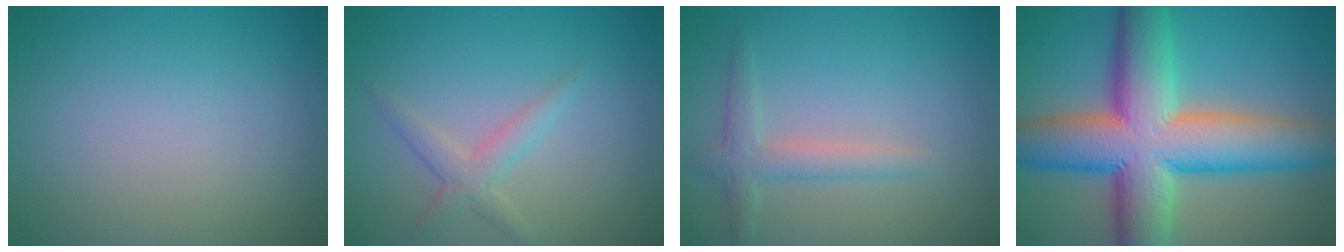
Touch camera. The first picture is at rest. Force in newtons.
{"total": 2.1, "press": 2.1, "slide": 0.1}
{"total": 2.4, "press": 2.4, "slide": 0.1}
{"total": 14.2, "press": 14.2, "slide": 0.8}